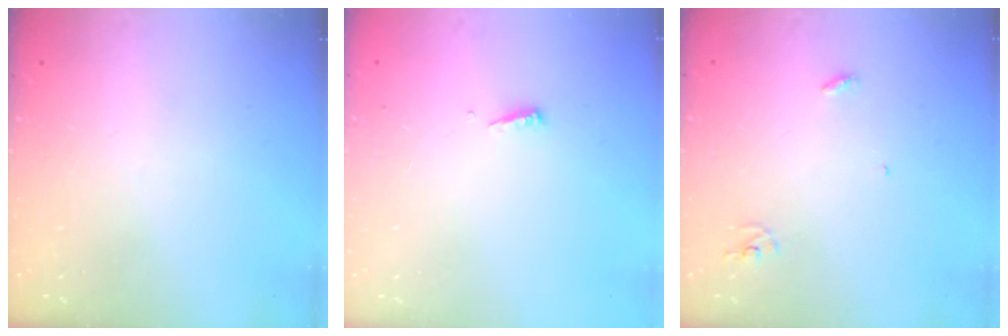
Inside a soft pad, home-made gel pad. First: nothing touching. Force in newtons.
{"total": 3.1, "press": 3.1, "slide": 0.3}
{"total": 2.9, "press": 2.9, "slide": 0.2}